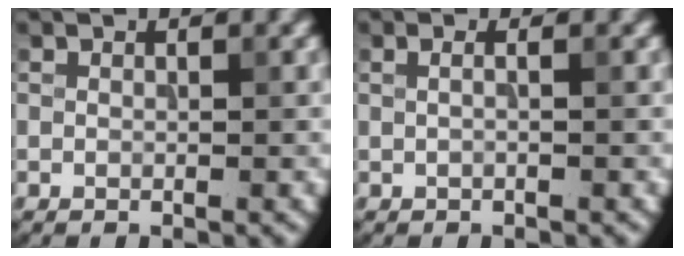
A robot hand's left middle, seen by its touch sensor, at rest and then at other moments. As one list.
[{"total": 1.4, "force": [0.4, 0.7, 1.2], "torque": [-0.006, -0.003, -0.011]}]